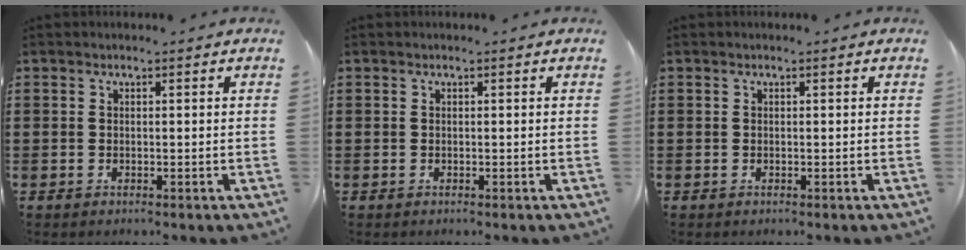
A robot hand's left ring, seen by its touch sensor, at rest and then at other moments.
{"total": 0.0}
{"total": 0.0}